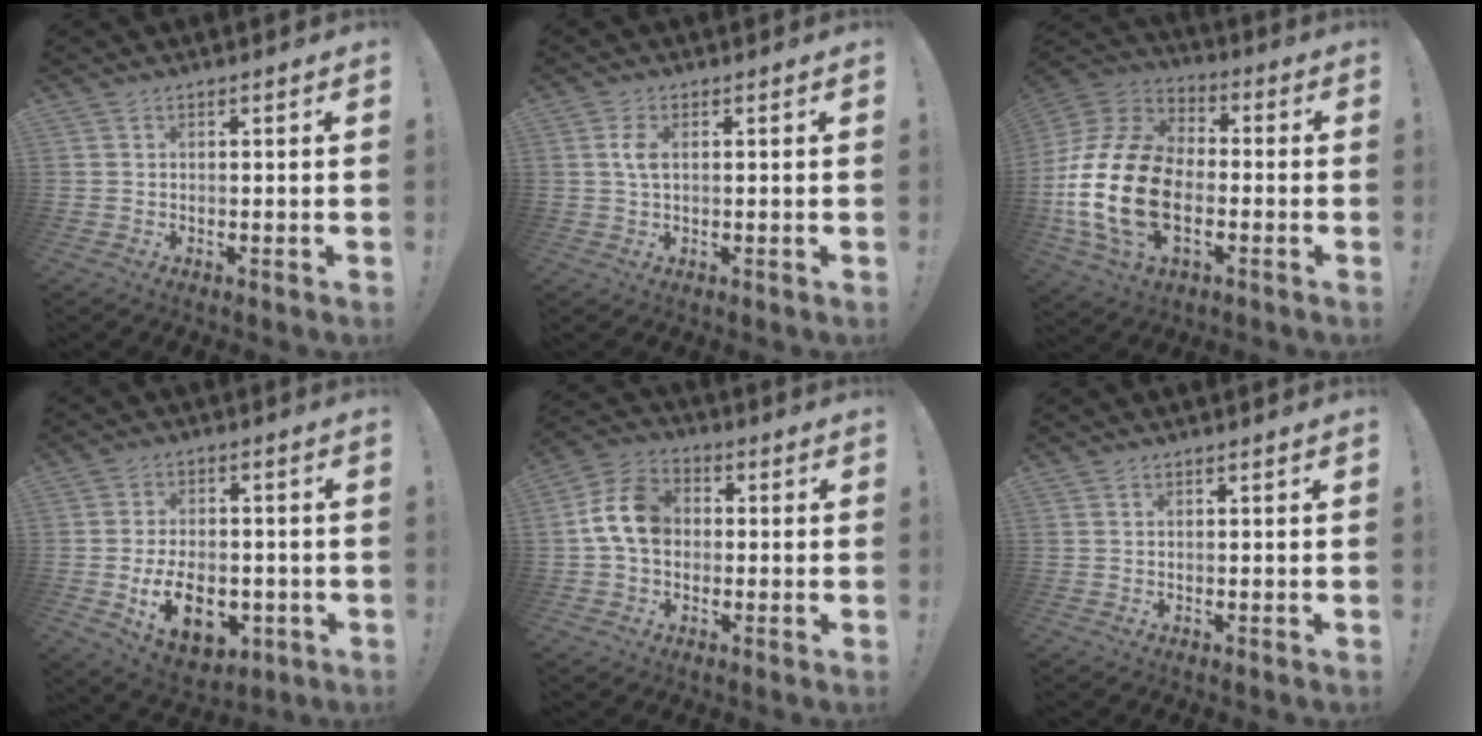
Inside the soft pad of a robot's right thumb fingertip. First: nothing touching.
{"total": 3.4, "force": [0.7, 1.6, 2.9], "torque": [-0.048, 0.000, 0.009]}
{"total": 24.4, "force": [-5.1, 15.6, 18.0], "torque": [-0.345, 0.037, -0.075]}
{"total": 14.0, "force": [-4.3, 9.1, 9.7], "torque": [-0.147, 0.015, -0.068]}
{"total": 11.6, "force": [0.7, 8.7, 7.6], "torque": [-0.137, 0.012, 0.015]}
{"total": 0.0}